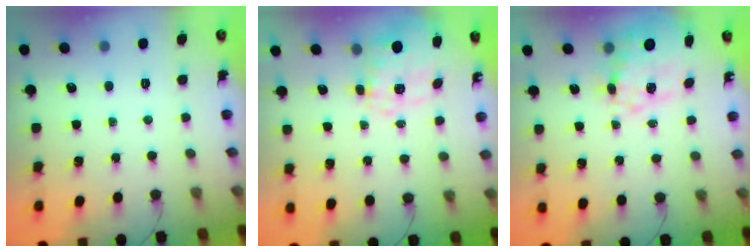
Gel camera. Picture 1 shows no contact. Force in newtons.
{"total": 9.3, "press": 9.2, "slide": 1.4}
{"total": 16.5, "press": 16.2, "slide": 3.3}